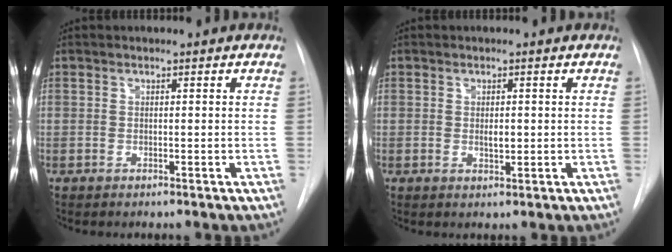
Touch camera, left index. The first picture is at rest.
{"total": 1.6, "force": [0.1, 0.7, 1.4], "torque": [-0.023, -0.002, 0.003]}